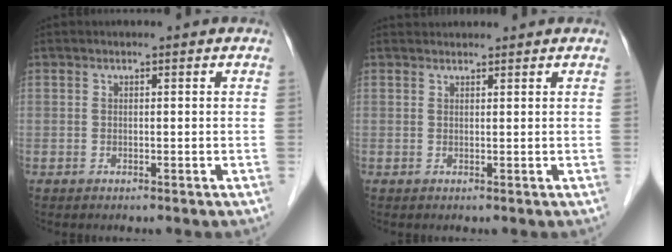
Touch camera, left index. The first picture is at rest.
{"total": 2.5, "force": [2.5, 0.3, 0.2], "torque": [-0.007, 0.029, 0.042]}